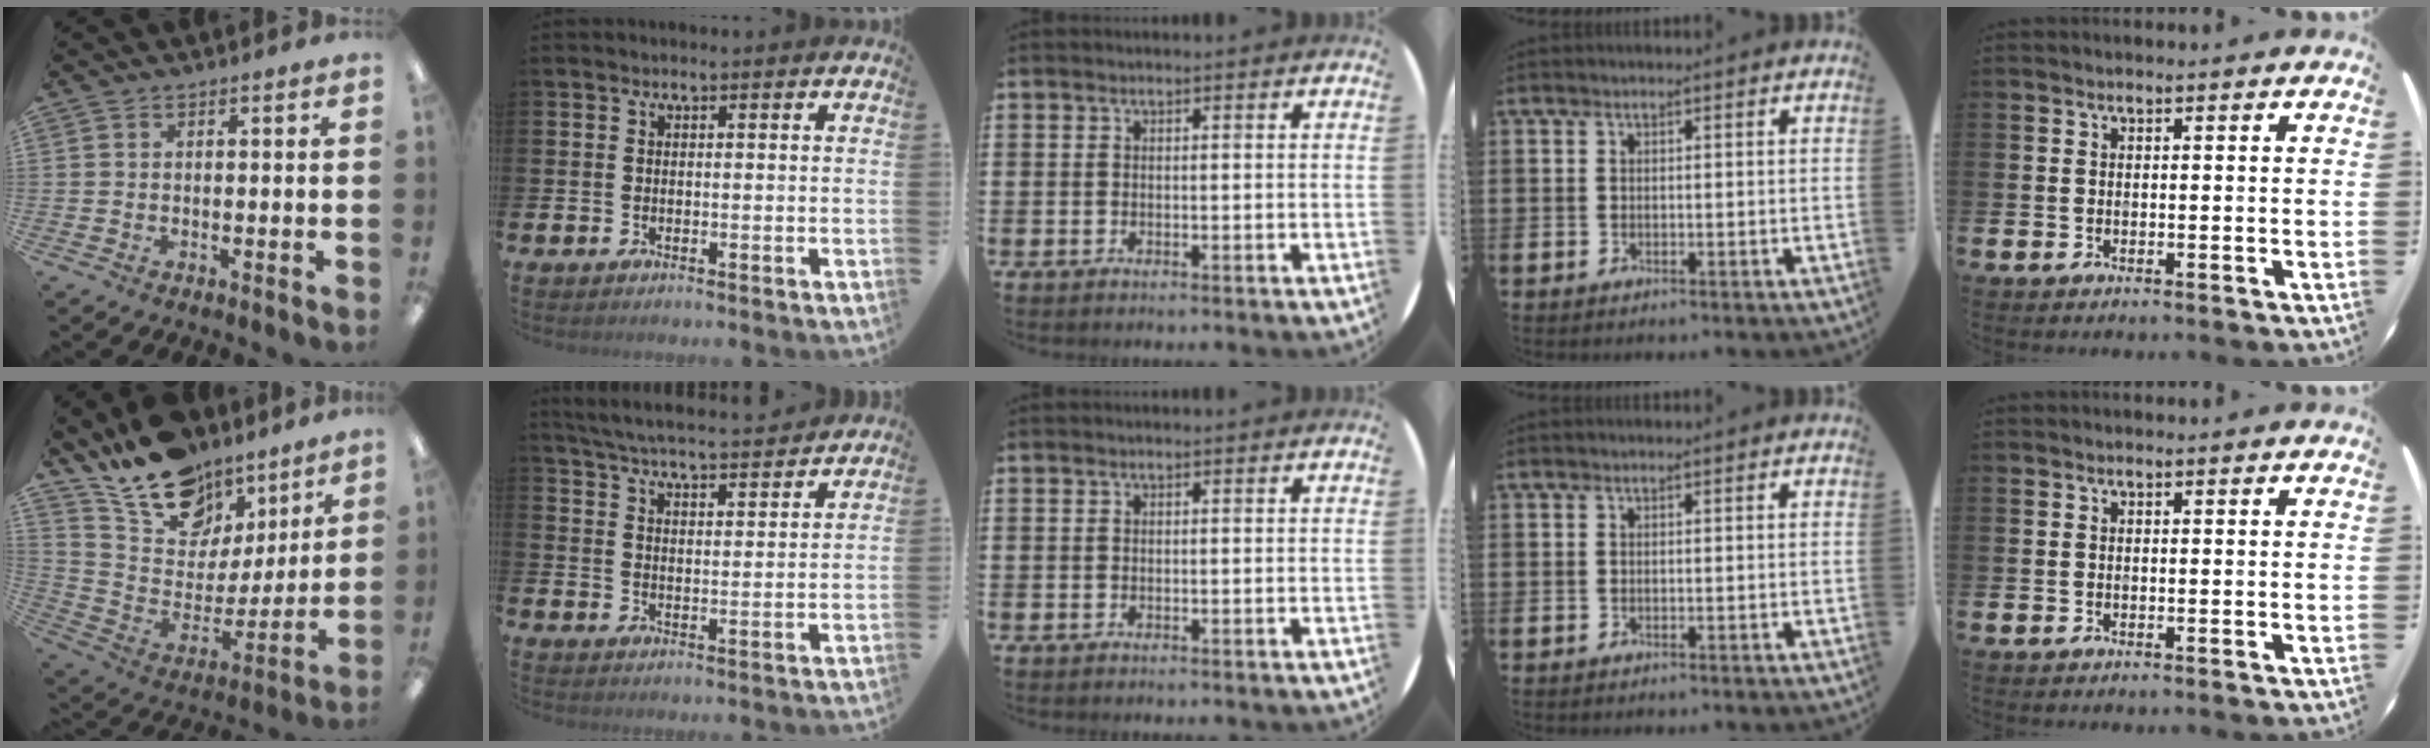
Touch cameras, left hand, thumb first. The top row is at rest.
{"thumb": {"total": 18.3, "force": [14.1, 10.2, 5.6], "torque": [-0.121, -0.097, 0.260]}, "index": {"total": 5.7, "force": [5.6, 0.3, 1.2], "torque": [-0.048, -0.038, 0.098]}}